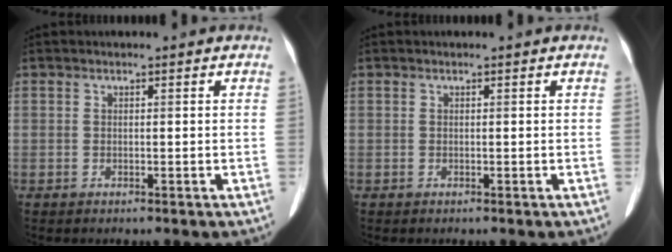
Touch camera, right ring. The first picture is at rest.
{"total": 0.0}